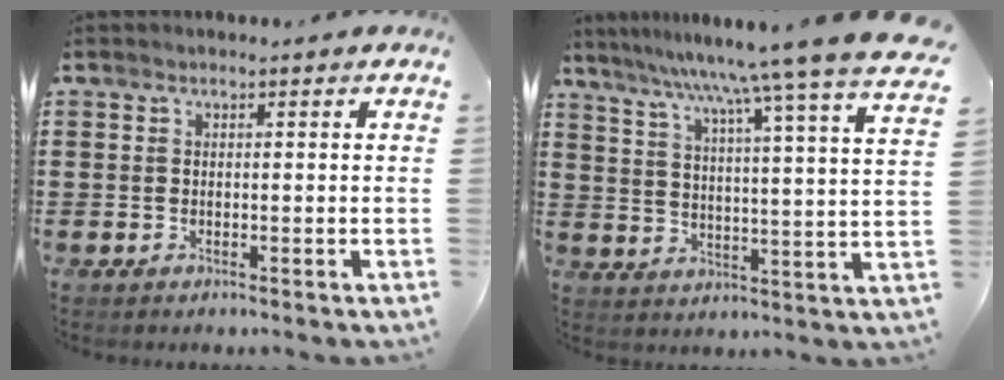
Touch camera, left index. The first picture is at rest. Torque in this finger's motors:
{"motor_torque": [1.04, -1.10, 0.36, 0.21]}